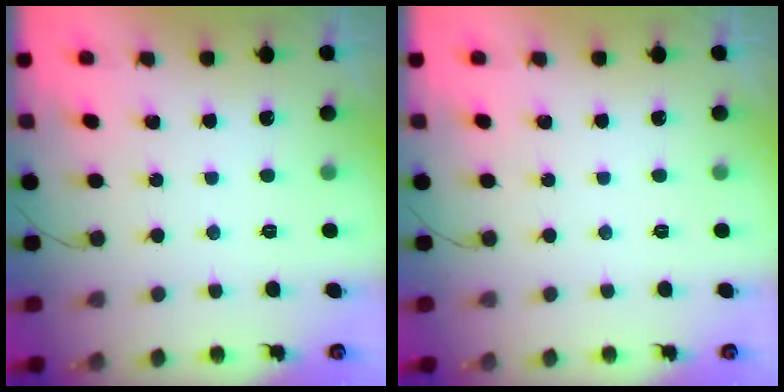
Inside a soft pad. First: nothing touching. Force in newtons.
{"total": 0.0}